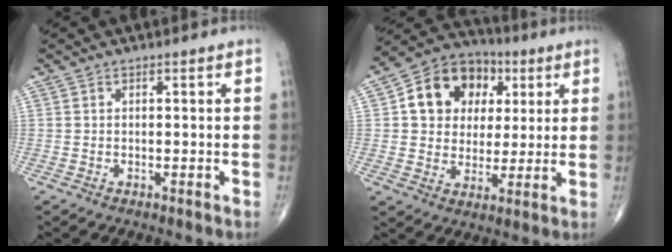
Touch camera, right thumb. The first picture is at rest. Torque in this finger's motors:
{"motor_torque": [0.10, 0.12, 0.05, 0.00, 0.20]}